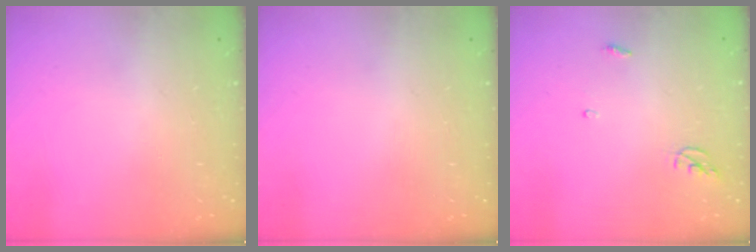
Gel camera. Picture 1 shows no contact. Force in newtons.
{"total": 0.0}
{"total": 4.0, "press": 3.9, "slide": 0.4}